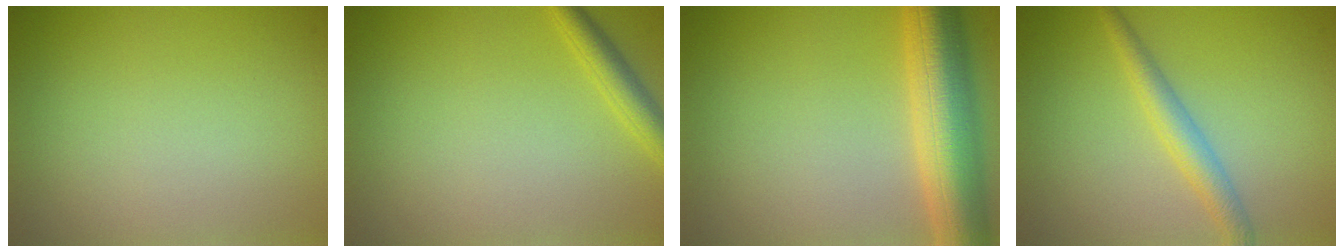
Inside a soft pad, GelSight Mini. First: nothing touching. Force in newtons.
{"total": 2.2, "press": 2.2, "slide": 0.1}
{"total": 7.7, "press": 7.7, "slide": 0.3}
{"total": 2.7, "press": 2.7, "slide": 0.1}